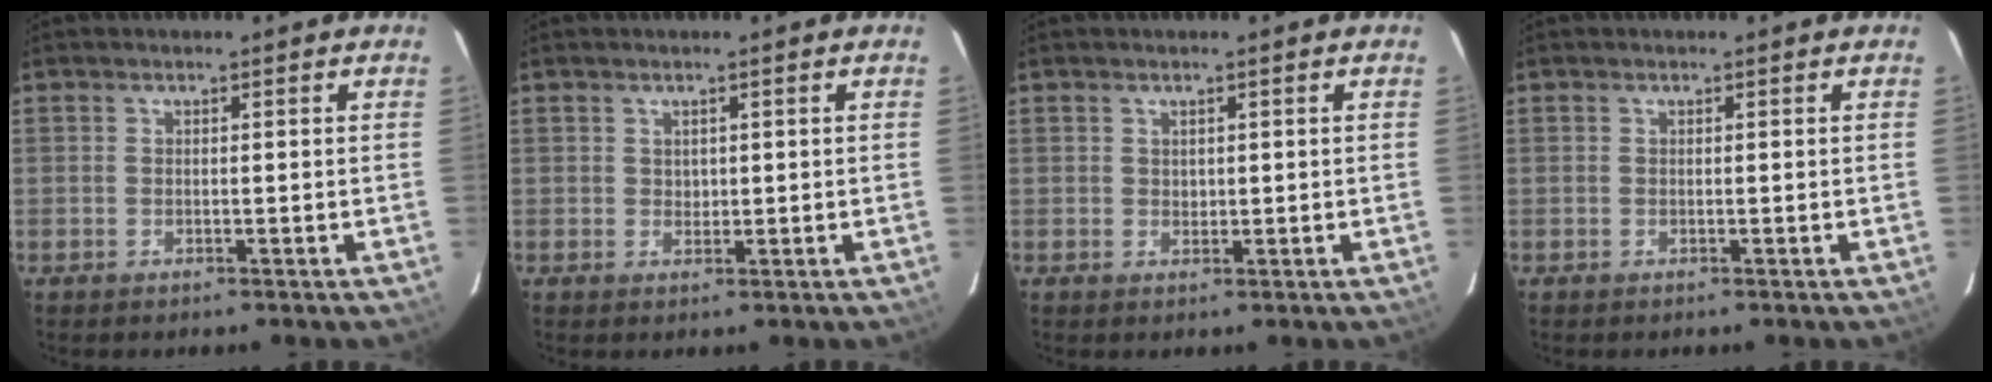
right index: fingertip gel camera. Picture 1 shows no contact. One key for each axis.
{"total": 1.2, "fx": 0.5, "fy": 1.1, "fz": 0.3, "tx": -0.001, "ty": 0.004, "tz": 0.009}
{"total": 1.0, "fx": 0.5, "fy": 0.9, "fz": 0.2, "tx": -0.001, "ty": 0.004, "tz": 0.008}
{"total": 0.0}